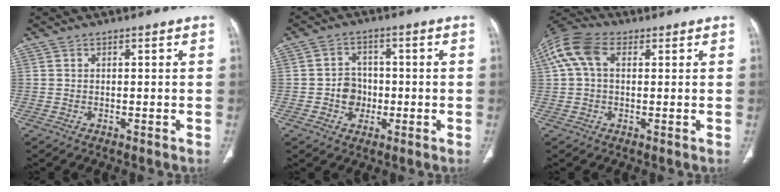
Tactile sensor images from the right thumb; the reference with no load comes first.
{"total": 5.4, "force": [-1.1, 4.8, 2.2], "torque": [-0.006, 0.013, -0.023]}
{"total": 10.3, "force": [2.7, 6.7, 7.3], "torque": [-0.162, 0.035, 0.046]}